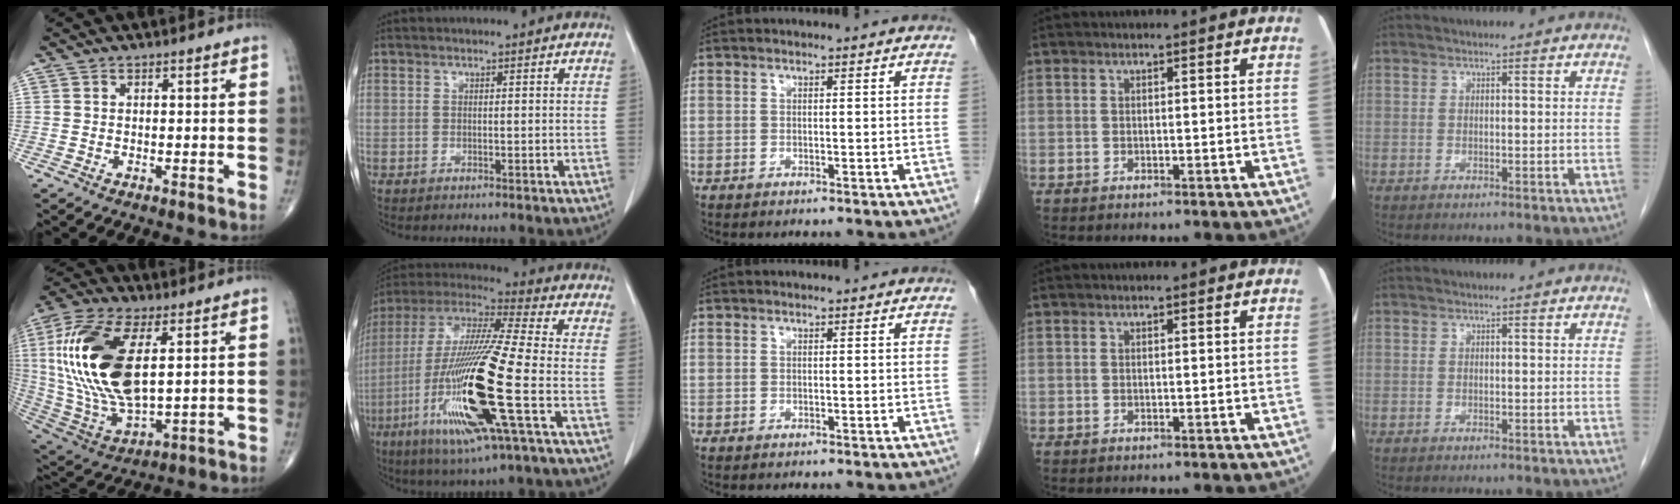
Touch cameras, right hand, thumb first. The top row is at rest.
{"thumb": {"total": 23.5, "force": [4.5, 11.0, 20.3], "torque": [-0.428, -0.021, 0.086]}, "index": {"total": 21.8, "force": [-6.2, 0.8, 20.8], "torque": [-0.446, -0.032, -0.122]}}